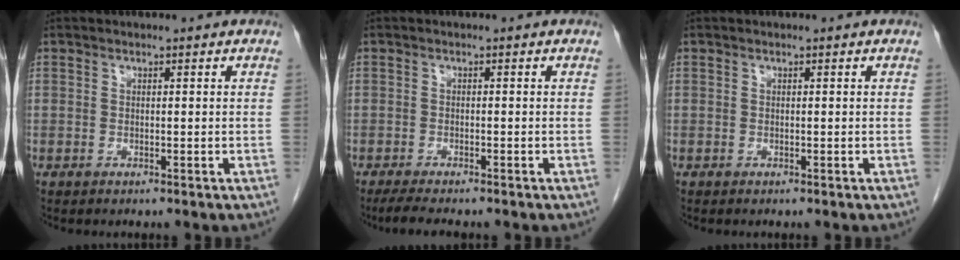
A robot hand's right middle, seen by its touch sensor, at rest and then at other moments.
{"total": 4.3, "force": [-3.5, 0.4, 2.4], "torque": [-0.045, -0.013, -0.054]}
{"total": 0.0}